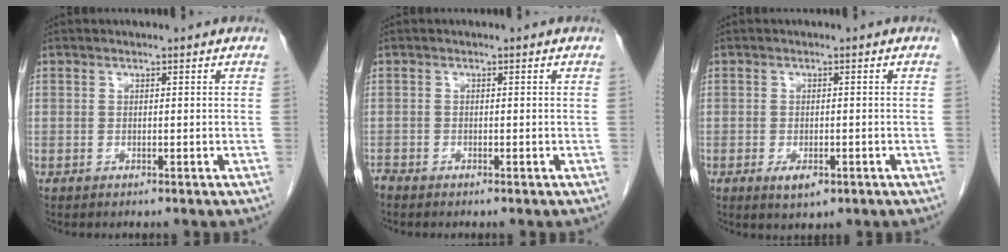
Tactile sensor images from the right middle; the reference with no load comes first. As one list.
[{"total": 0.7, "force": [-0.7, -0.1, 0.0], "torque": [-0.006, -0.004, -0.016]}, {"total": 3.0, "force": [-1.4, 1.3, 2.3], "torque": [-0.039, -0.001, -0.015]}]